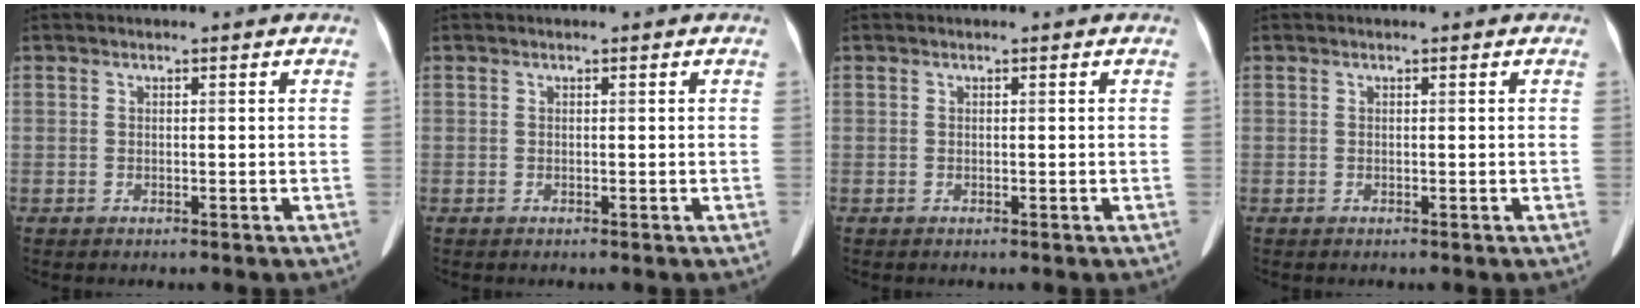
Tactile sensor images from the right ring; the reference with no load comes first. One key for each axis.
{"total": 0.0}
{"total": 0.0}
{"total": 0.0}